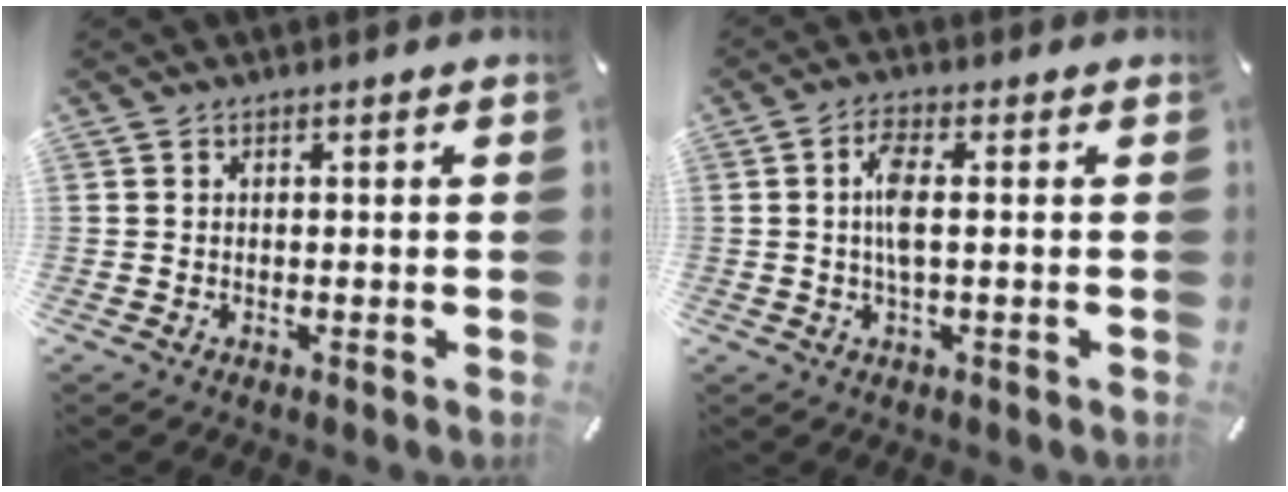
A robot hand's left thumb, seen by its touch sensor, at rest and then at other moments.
{"total": 5.5, "force": [0.3, 1.7, 5.2], "torque": [-0.106, 0.000, 0.000]}